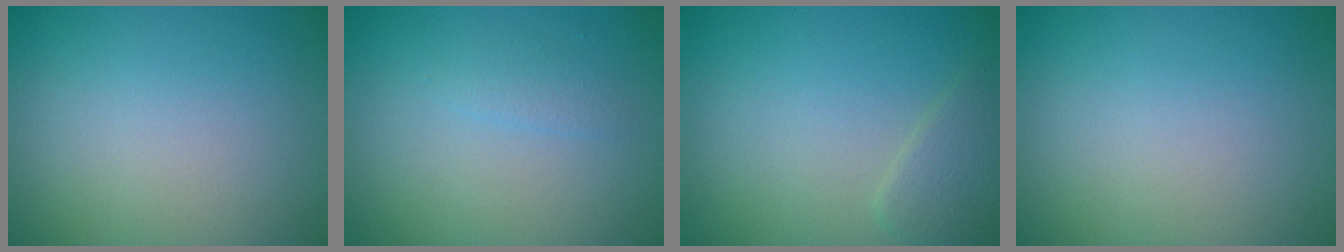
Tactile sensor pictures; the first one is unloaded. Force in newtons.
{"total": 0.9, "press": 0.9, "slide": 0.1}
{"total": 1.8, "press": 1.8, "slide": 0.1}
{"total": 0.0}